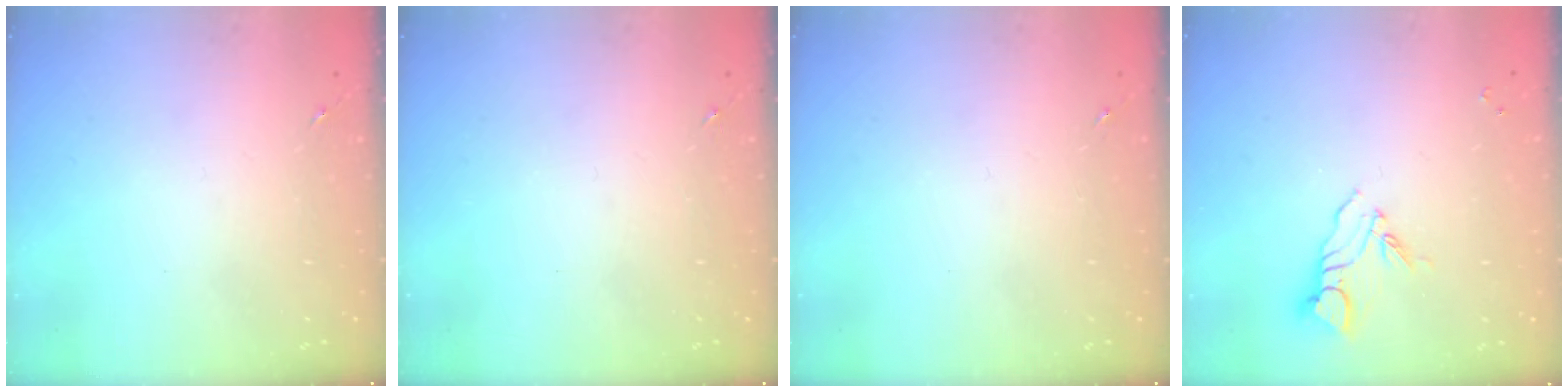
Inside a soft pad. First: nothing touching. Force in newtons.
{"total": 0.0}
{"total": 0.0}
{"total": 6.9, "press": 6.9, "slide": 0.7}